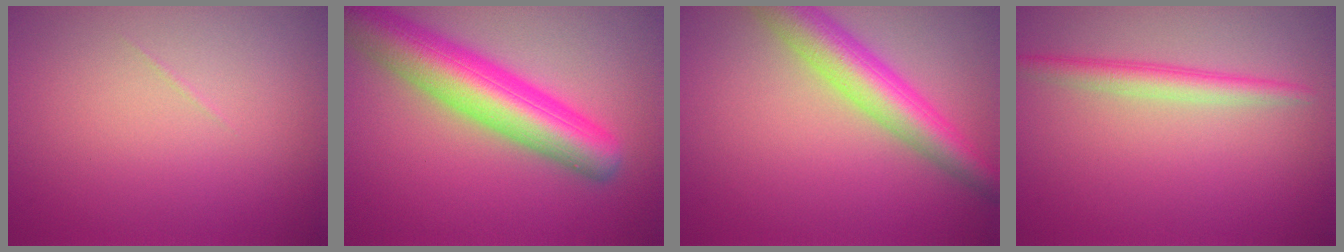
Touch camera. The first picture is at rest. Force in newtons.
{"total": 9.0, "press": 9.0, "slide": 0.3}
{"total": 6.1, "press": 6.1, "slide": 0.2}
{"total": 2.4, "press": 2.4, "slide": 0.1}